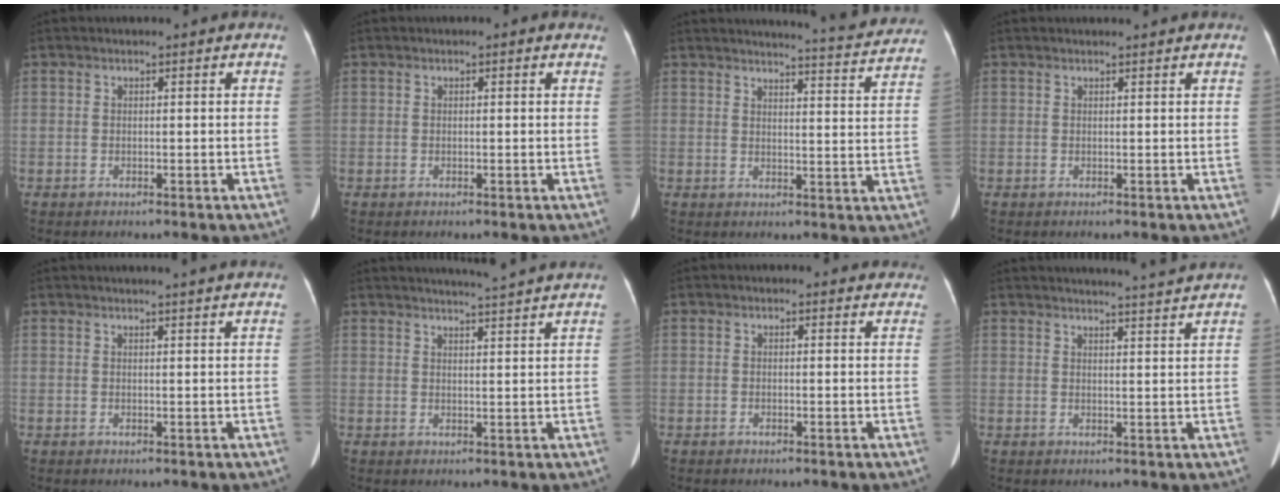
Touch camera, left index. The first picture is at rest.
{"total": 0.0}
{"total": 12.3, "force": [12.0, -0.3, 2.7], "torque": [-0.038, -0.051, 0.128]}
{"total": 2.2, "force": [2.1, 0.0, 0.5], "torque": [-0.007, 0.015, 0.027]}
{"total": 6.5, "force": [5.9, -0.5, 2.6], "torque": [-0.035, 0.014, 0.056]}
{"total": 9.5, "force": [8.9, -1.2, 3.3], "torque": [-0.049, 0.004, 0.103]}
{"total": 2.9, "force": [2.6, 1.3, 0.2], "torque": [0.007, -0.008, 0.006]}
{"total": 8.4, "force": [8.0, -1.6, 2.1], "torque": [-0.031, -0.010, 0.092]}